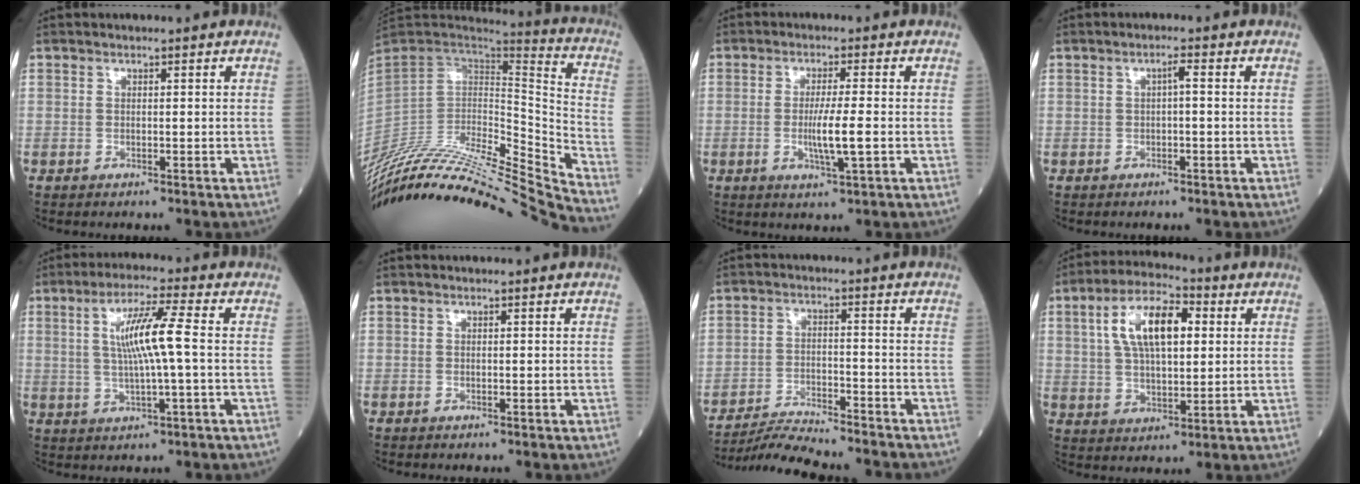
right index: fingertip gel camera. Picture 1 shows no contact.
{"total": 33.1, "force": [-30.4, 0.5, 13.1], "torque": [-0.205, -0.040, -0.472]}
{"total": 5.3, "force": [-0.9, -0.2, 5.2], "torque": [-0.096, -0.010, -0.017]}
{"total": 1.4, "force": [0.1, 0.1, 1.4], "torque": [-0.021, 0.005, 0.000]}
{"total": 8.3, "force": [0.9, 0.0, 8.3], "torque": [-0.157, 0.005, 0.017]}
{"total": 0.0}
{"total": 10.0, "force": [-9.6, -0.2, 2.8], "torque": [-0.040, -0.007, -0.159]}
{"total": 11.8, "force": [3.3, 4.9, 10.3], "torque": [-0.195, 0.023, 0.057]}